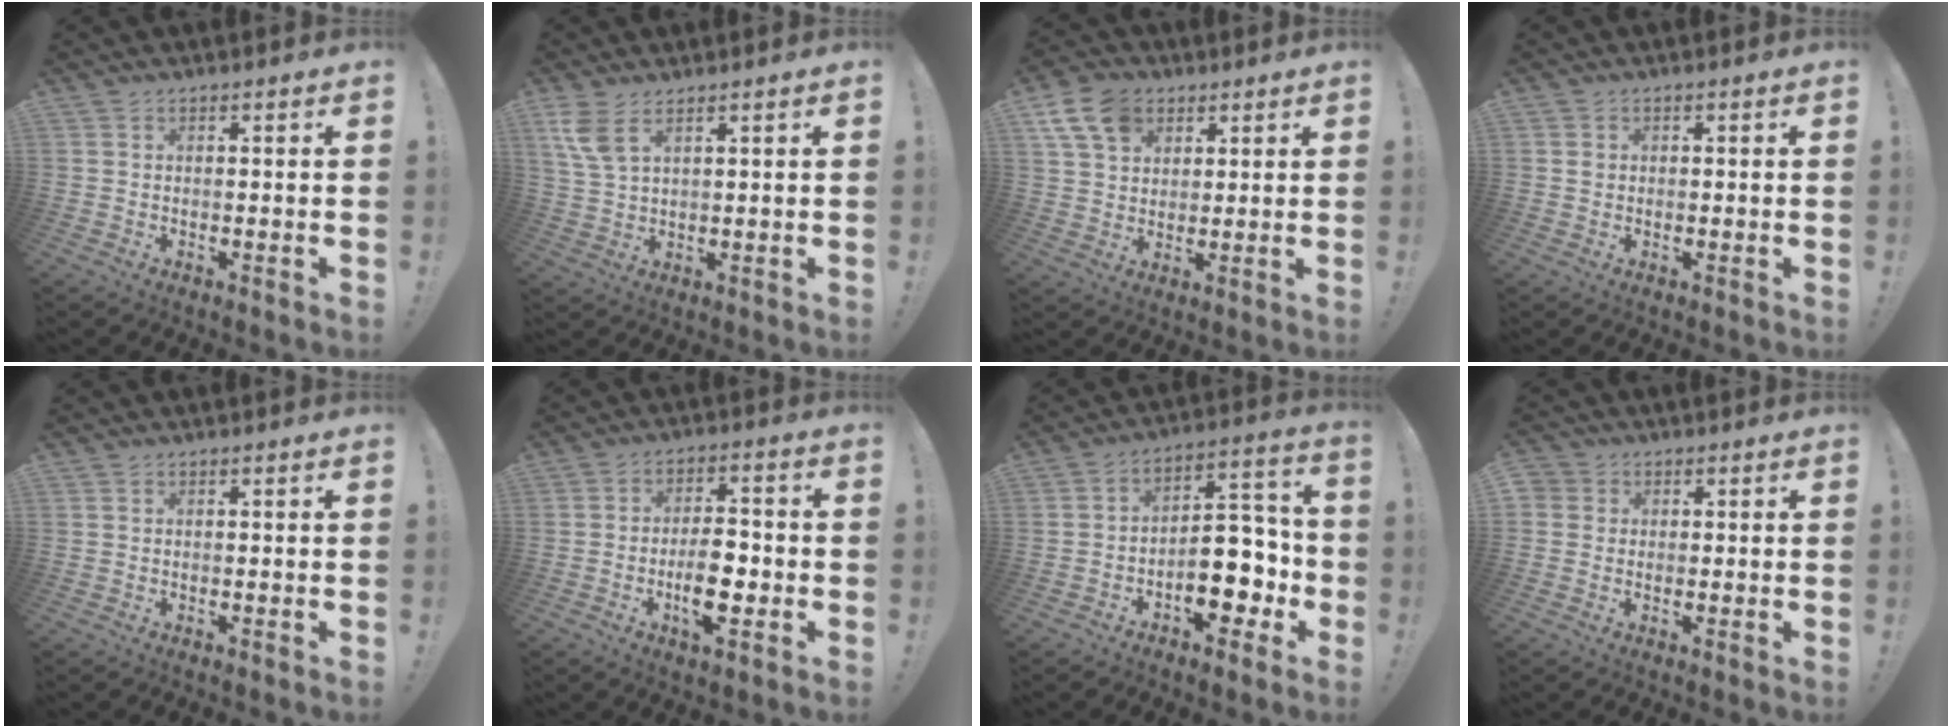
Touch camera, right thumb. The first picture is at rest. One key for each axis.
{"total": 6.5, "fx": 3.7, "fy": 2.6, "fz": 4.6, "tx": -0.101, "ty": -0.013, "tz": 0.071}
{"total": 11.6, "fx": 5.7, "fy": 8.2, "fz": 5.9, "tx": -0.110, "ty": -0.014, "tz": 0.113}
{"total": 0.9, "fx": 0.5, "fy": 0.8, "fz": -0.1, "tx": 0.007, "ty": 0.001, "tz": 0.006}
{"total": 0.0}
{"total": 10.2, "fx": -2.8, "fy": 4.6, "fz": 8.7, "tx": -0.147, "ty": 0.008, "tz": -0.052}
{"total": 15.6, "fx": -5.7, "fy": 8.7, "fz": 11.7, "tx": -0.135, "ty": 0.039, "tz": -0.081}
{"total": 2.3, "fx": 0.3, "fy": 2.2, "fz": 0.7, "tx": -0.007, "ty": 0.002, "tz": 0.006}